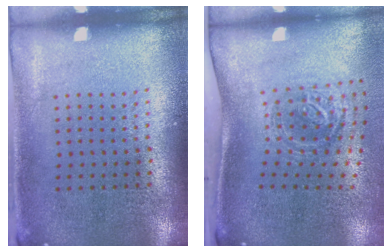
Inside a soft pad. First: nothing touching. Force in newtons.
{"total": 1.7, "press": 1.2, "slide": 1.3}